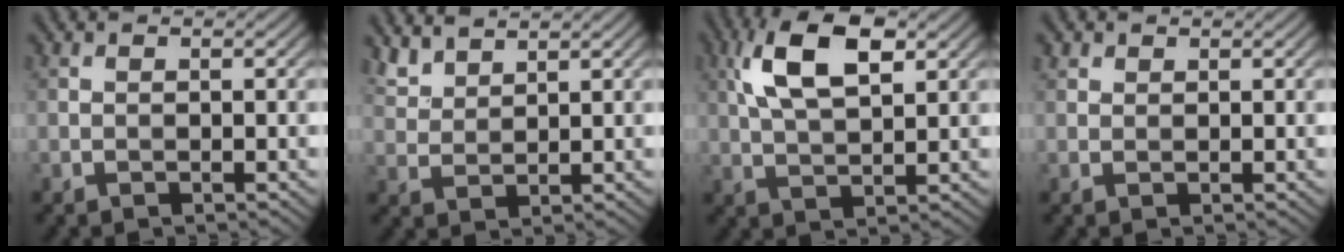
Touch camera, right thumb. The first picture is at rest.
{"total": 4.1, "force": [3.6, 1.2, 1.5], "torque": [-0.044, 0.001, 0.086]}
{"total": 9.2, "force": [3.7, 3.8, 7.5], "torque": [-0.158, 0.017, 0.069]}
{"total": 1.2, "force": [0.9, 0.8, 0.3], "torque": [-0.003, 0.003, 0.018]}